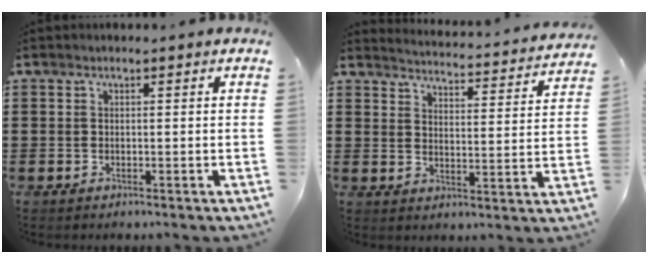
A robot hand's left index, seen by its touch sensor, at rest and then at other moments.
{"total": 3.2, "force": [3.1, -0.7, 0.2], "torque": [-0.016, -0.037, 0.045]}